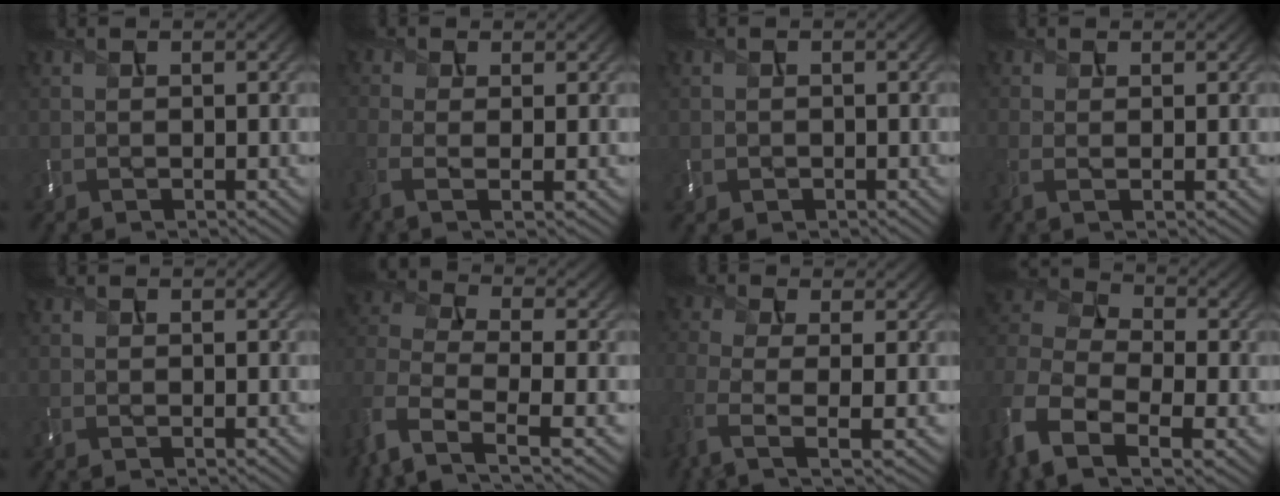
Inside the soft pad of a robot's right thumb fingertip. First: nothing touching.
{"total": 3.6, "force": [-1.0, 1.3, 3.2], "torque": [-0.085, -0.009, -0.024]}
{"total": 1.2, "force": [-0.4, 1.1, 0.3], "torque": [-0.004, -0.007, -0.010]}
{"total": 1.8, "force": [-0.1, 0.4, 1.7], "torque": [-0.045, -0.005, -0.006]}
{"total": 0.0}
{"total": 8.2, "force": [-3.6, 4.3, 6.0], "torque": [-0.152, -0.014, -0.082]}
{"total": 6.2, "force": [-2.2, 2.3, 5.4], "torque": [-0.131, -0.012, -0.048]}
{"total": 12.2, "force": [-4.9, 7.3, 8.5], "torque": [-0.234, -0.010, -0.096]}